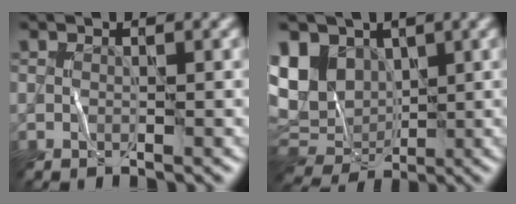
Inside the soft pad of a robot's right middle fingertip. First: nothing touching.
{"total": 10.9, "force": [2.2, 8.0, 7.0], "torque": [-0.148, 0.016, 0.051]}